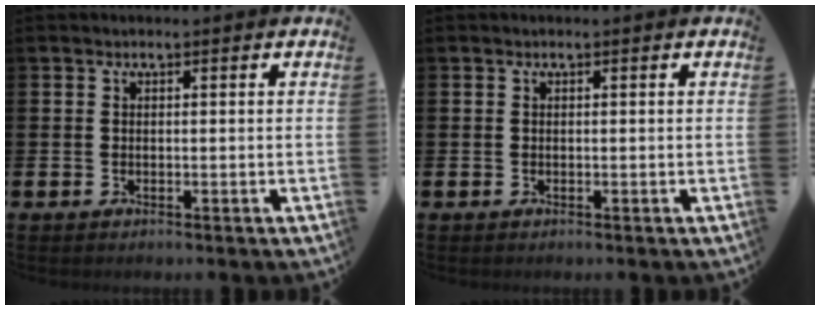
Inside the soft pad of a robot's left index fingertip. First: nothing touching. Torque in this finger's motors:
{"motor_torque": [-0.01, 0.00, -0.01, 0.00]}